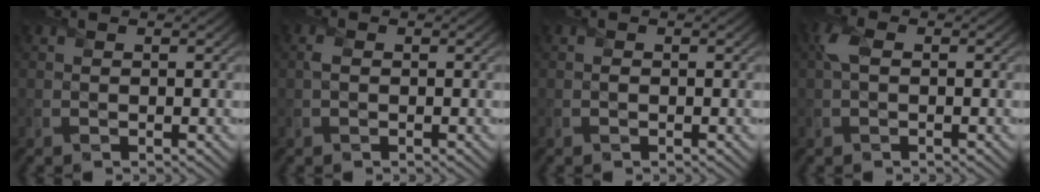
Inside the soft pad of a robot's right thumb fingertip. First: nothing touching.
{"total": 0.8, "force": [0.1, 0.5, 0.6], "torque": [-0.019, 0.003, -0.004]}
{"total": 0.0}
{"total": 2.2, "force": [0.3, 1.1, 1.8], "torque": [-0.047, 0.008, 0.000]}